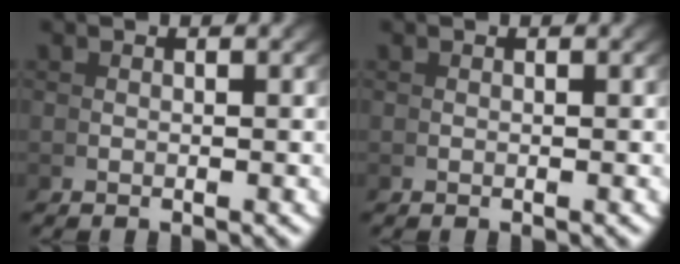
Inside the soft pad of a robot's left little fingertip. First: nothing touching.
{"total": 0.0}